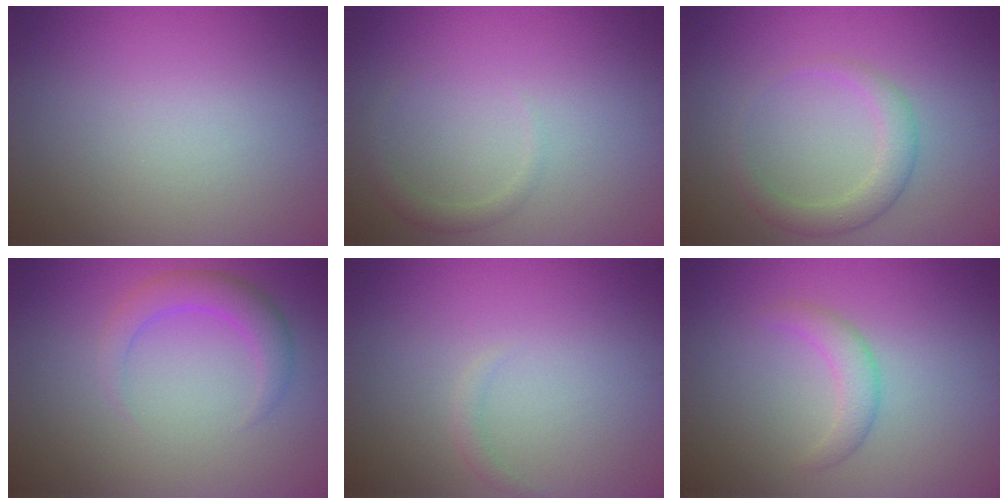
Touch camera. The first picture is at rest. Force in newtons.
{"total": 1.3, "press": 1.3, "slide": 0.1}
{"total": 2.6, "press": 2.6, "slide": 0.2}
{"total": 2.8, "press": 2.8, "slide": 0.2}
{"total": 0.8, "press": 0.8, "slide": 0.0}
{"total": 2.1, "press": 2.1, "slide": 0.2}